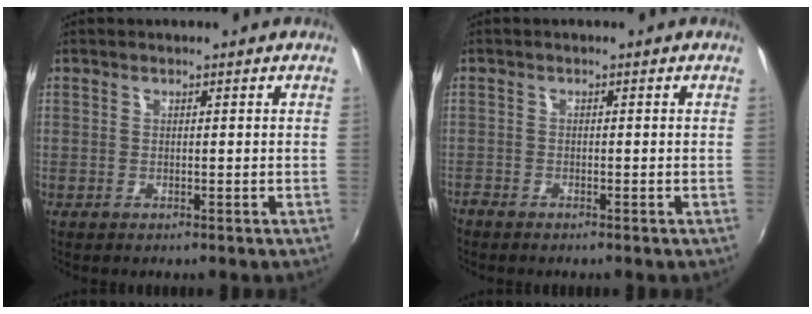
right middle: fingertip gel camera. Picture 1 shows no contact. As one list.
[{"total": 1.5, "force": [-1.4, 0.4, 0.3], "torque": [-0.010, -0.007, -0.030]}]